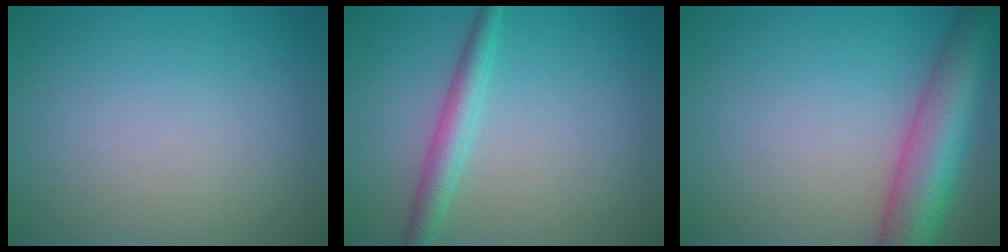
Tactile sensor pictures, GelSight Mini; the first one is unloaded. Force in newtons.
{"total": 2.7, "press": 2.7, "slide": 0.1}
{"total": 8.4, "press": 8.4, "slide": 0.4}